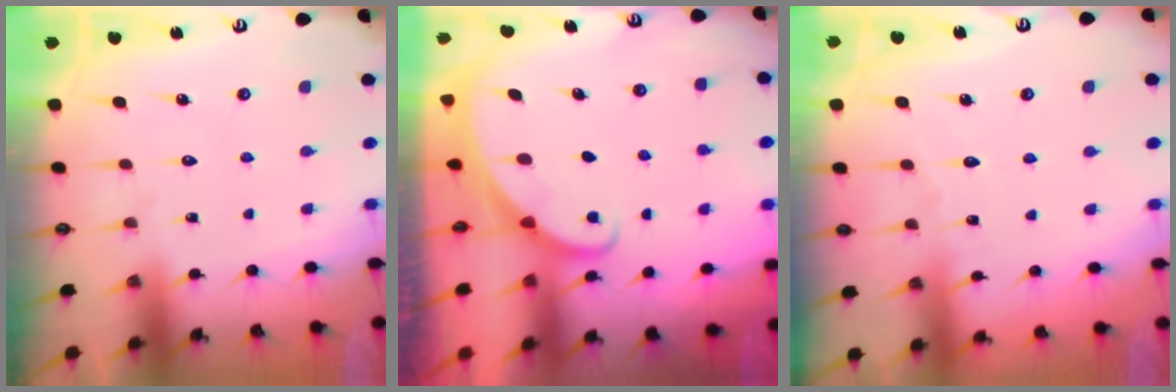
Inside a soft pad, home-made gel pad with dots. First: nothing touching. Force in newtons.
{"total": 1.4, "press": 1.4, "slide": 0.1}
{"total": 3.5, "press": 3.4, "slide": 0.4}